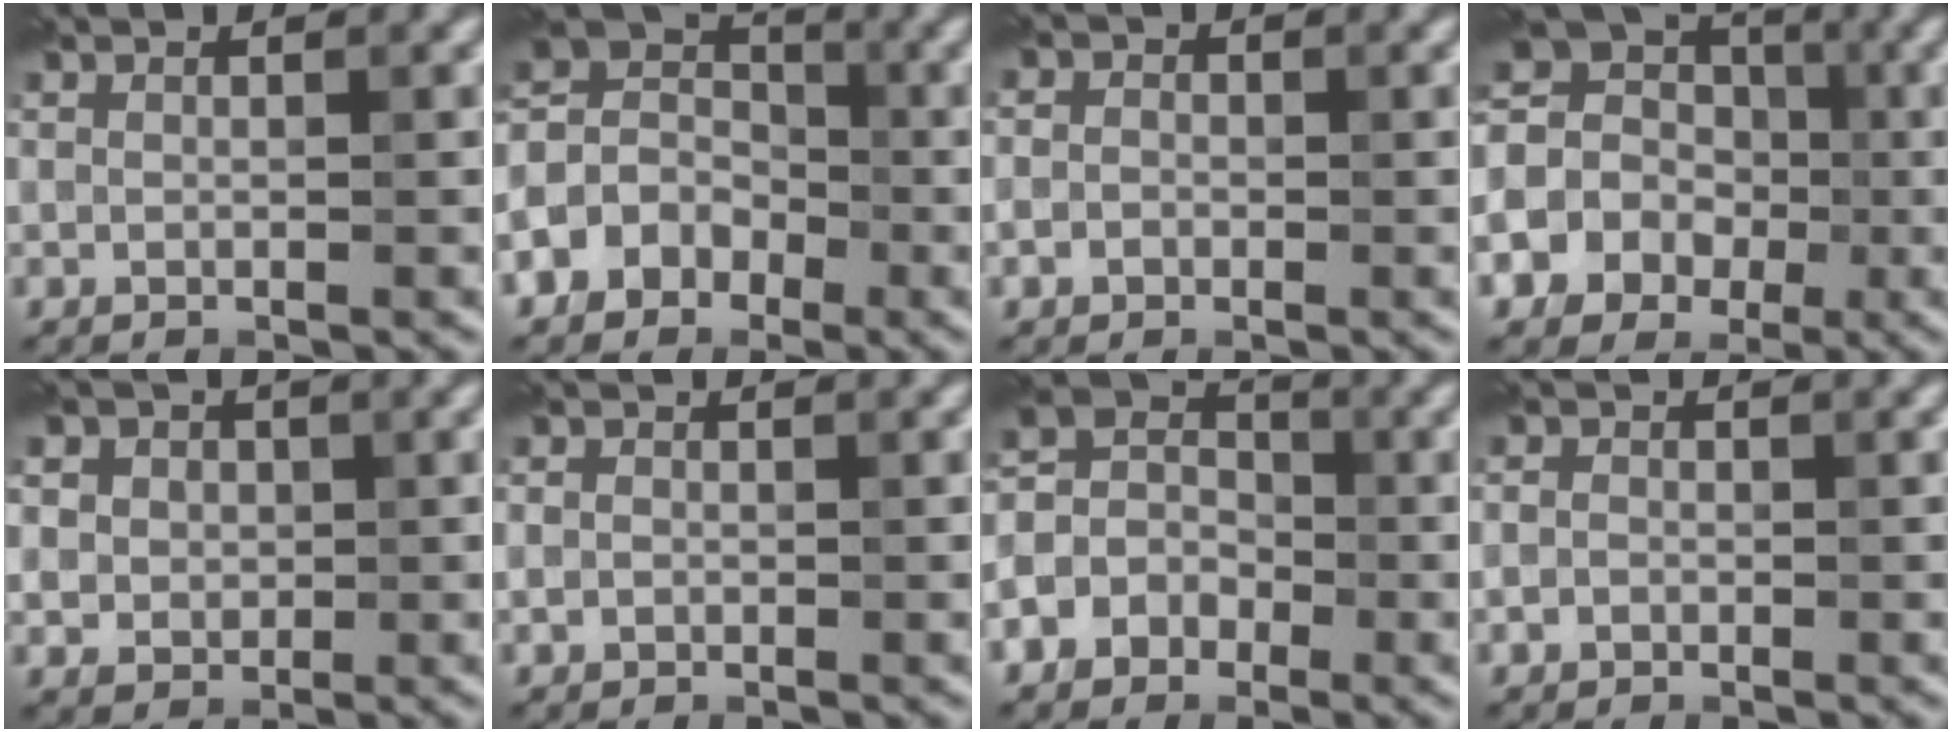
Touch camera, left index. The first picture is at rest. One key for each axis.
{"total": 5.7, "fx": -2.4, "fy": 4.6, "fz": 2.4, "tx": -0.036, "ty": 0.013, "tz": -0.061}
{"total": 1.7, "fx": -0.4, "fy": 1.5, "fz": 0.7, "tx": 0.004, "ty": 0.001, "tz": -0.018}
{"total": 12.5, "fx": -1.3, "fy": 11.4, "fz": 5.1, "tx": -0.120, "ty": 0.015, "tz": -0.056}
{"total": 6.6, "fx": 2.2, "fy": 5.3, "fz": 3.2, "tx": -0.061, "ty": 0.023, "tz": 0.011}
{"total": 0.9, "fx": -0.2, "fy": 0.9, "fz": 0.3, "tx": -0.003, "ty": -0.003, "tz": -0.007}
{"total": 5.7, "fx": -2.1, "fy": 4.8, "fz": 2.2, "tx": -0.018, "ty": 0.013, "tz": -0.052}
{"total": 1.2, "fx": -0.4, "fy": 1.1, "fz": 0.5, "tx": 0.001, "ty": -0.002, "tz": -0.013}